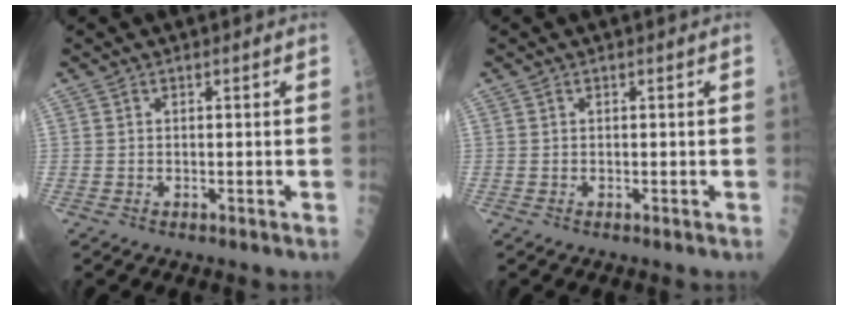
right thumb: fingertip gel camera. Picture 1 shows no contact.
{"total": 0.0}